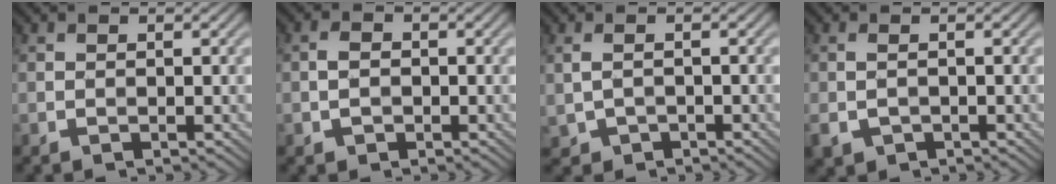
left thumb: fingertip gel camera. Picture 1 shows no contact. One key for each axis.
{"total": 1.9, "fx": -0.5, "fy": 1.5, "fz": 1.1, "tx": -0.024, "ty": 0.001, "tz": -0.013}
{"total": 2.0, "fx": -0.4, "fy": 1.5, "fz": 1.4, "tx": -0.038, "ty": -0.003, "tz": -0.003}
{"total": 2.5, "fx": -0.8, "fy": 1.7, "fz": 1.6, "tx": -0.048, "ty": -0.006, "tz": -0.016}